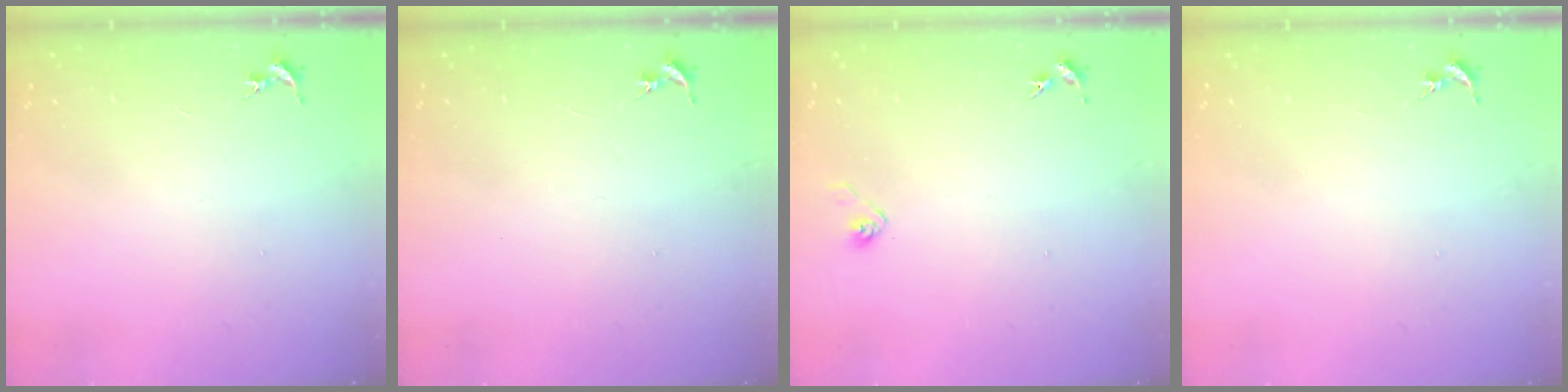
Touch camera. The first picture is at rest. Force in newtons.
{"total": 0.0}
{"total": 3.0, "press": 2.9, "slide": 0.9}
{"total": 0.0}